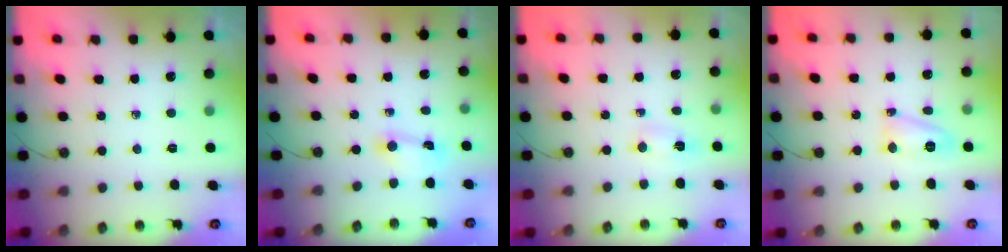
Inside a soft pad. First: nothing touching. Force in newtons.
{"total": 1.8, "press": 1.8, "slide": 0.2}
{"total": 2.6, "press": 1.3, "slide": 2.2}
{"total": 8.4, "press": 8.4, "slide": 0.9}